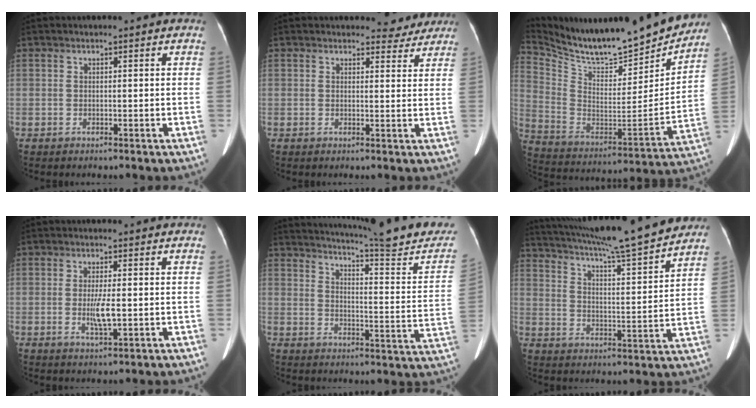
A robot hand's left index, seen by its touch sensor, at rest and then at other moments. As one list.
[{"total": 3.5, "force": [3.2, 1.3, 0.0], "torque": [0.005, -0.011, 0.027]}, {"total": 24.6, "force": [22.3, 4.1, 9.7], "torque": [-0.186, -0.050, 0.347]}, {"total": 3.8, "force": [-0.4, 0.7, 3.8], "torque": [-0.074, -0.006, -0.006]}, {"total": 22.6, "force": [20.5, 0.1, 9.6], "torque": [-0.141, -0.083, 0.250]}, {"total": 21.5, "force": [18.9, 0.4, 10.2], "torque": [-0.175, -0.007, 0.279]}]